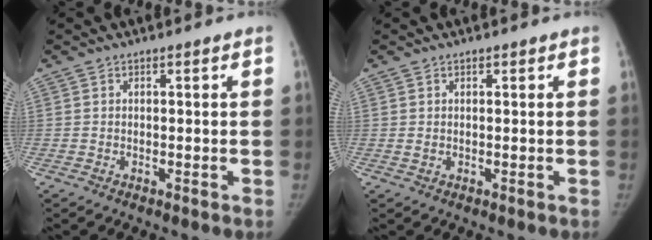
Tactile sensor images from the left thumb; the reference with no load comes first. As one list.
[{"total": 0.7, "force": [0.0, 0.6, 0.4], "torque": [-0.004, 0.000, 0.001]}]